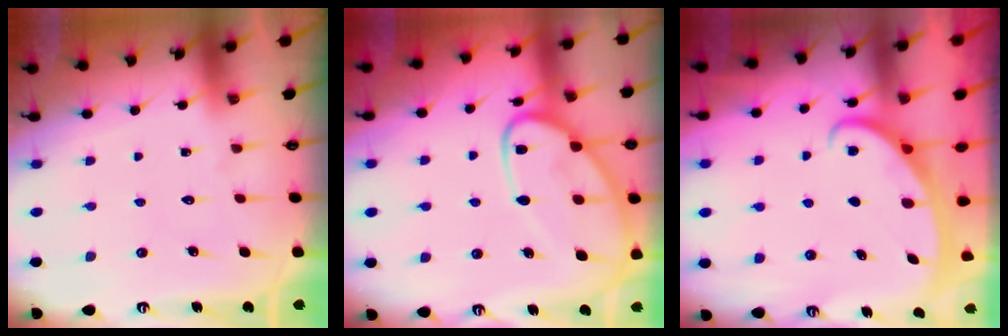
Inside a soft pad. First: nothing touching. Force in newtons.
{"total": 15.4, "press": 15.4, "slide": 1.3}
{"total": 2.6, "press": 2.6, "slide": 0.4}